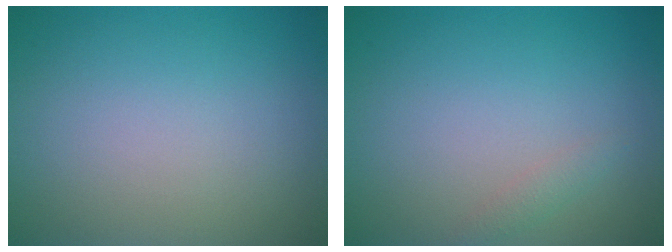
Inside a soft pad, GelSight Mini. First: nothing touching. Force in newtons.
{"total": 0.9, "press": 0.9, "slide": 0.0}